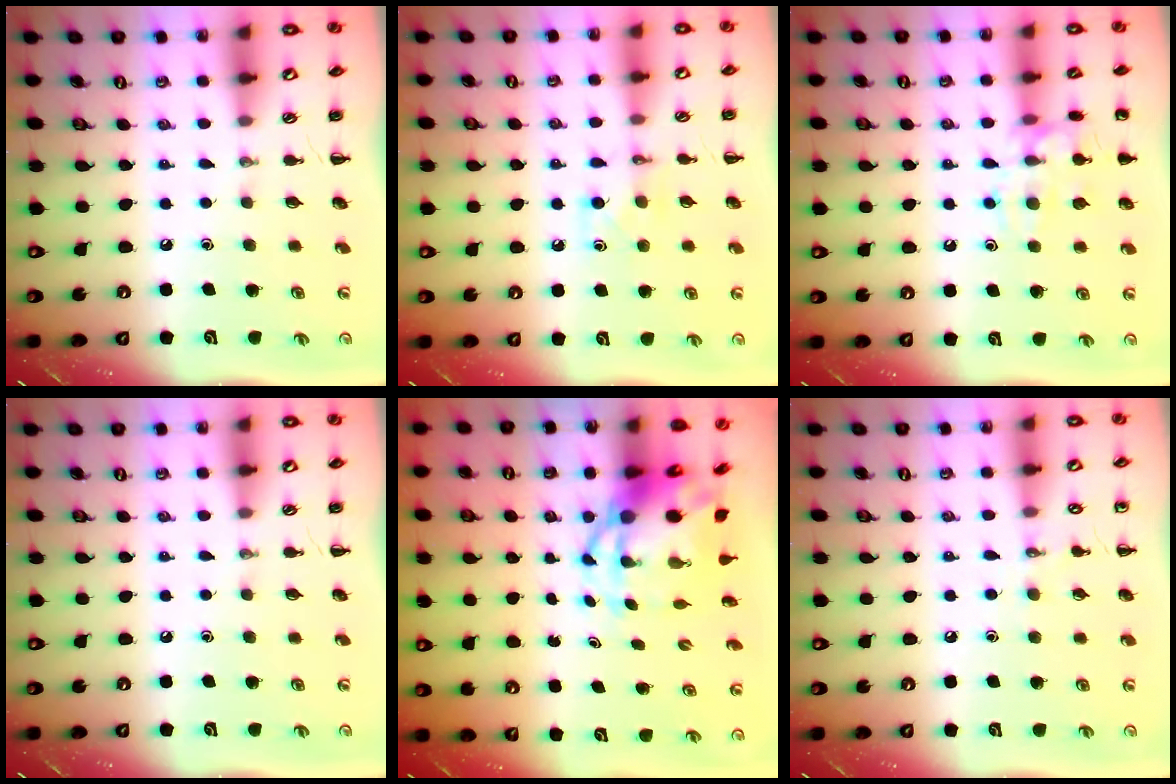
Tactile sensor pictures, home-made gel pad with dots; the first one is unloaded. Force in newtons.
{"total": 5.1, "press": 4.9, "slide": 1.4}
{"total": 13.4, "press": 13.4, "slide": 0.9}
{"total": 0.0}
{"total": 7.7, "press": 7.3, "slide": 2.2}
{"total": 5.8, "press": 5.6, "slide": 1.6}